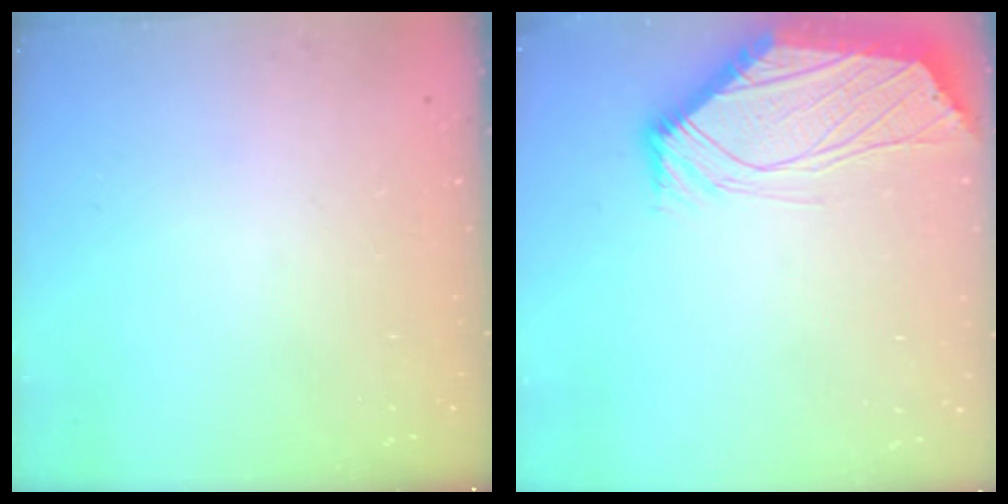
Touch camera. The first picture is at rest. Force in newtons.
{"total": 3.4, "press": 3.3, "slide": 0.6}